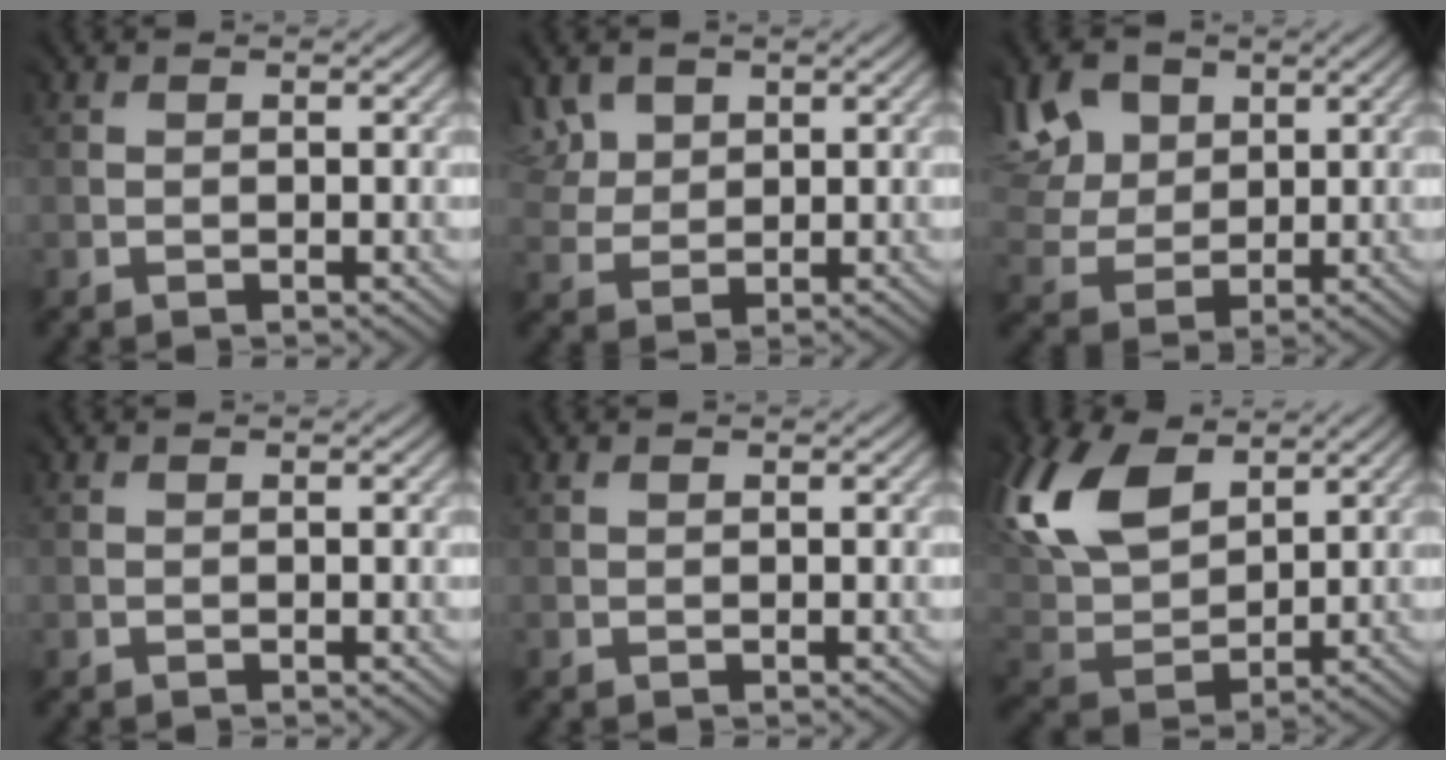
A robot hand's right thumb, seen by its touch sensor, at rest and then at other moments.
{"total": 4.4, "force": [3.0, 3.1, 0.6], "torque": [-0.049, 0.007, 0.052]}
{"total": 7.8, "force": [4.3, 5.6, 3.4], "torque": [-0.109, 0.017, 0.074]}
{"total": 0.0}
{"total": 0.8, "force": [0.5, 0.5, 0.4], "torque": [-0.004, 0.001, 0.012]}
{"total": 14.1, "force": [7.3, 8.5, 8.6], "torque": [-0.228, 0.030, 0.136]}